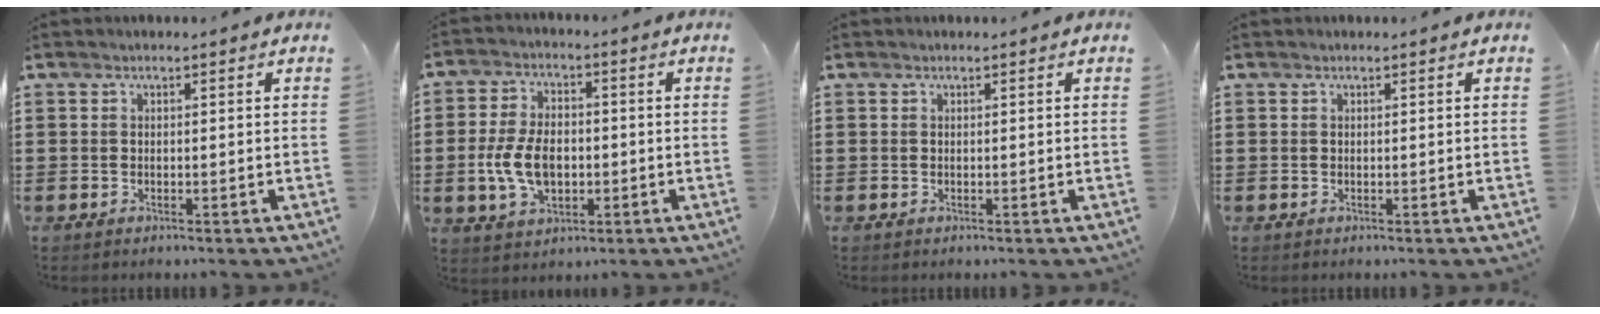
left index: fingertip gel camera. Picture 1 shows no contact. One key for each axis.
{"total": 8.0, "fx": -1.2, "fy": 4.9, "fz": 6.2, "tx": -0.137, "ty": 0.001, "tz": -0.030}
{"total": 0.0}
{"total": 0.0}